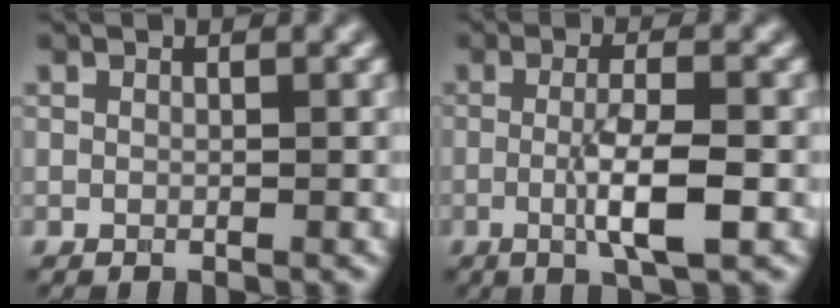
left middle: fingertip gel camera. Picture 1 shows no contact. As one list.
[{"total": 4.5, "force": [-0.8, 0.8, 4.4], "torque": [-0.077, -0.001, -0.017]}]